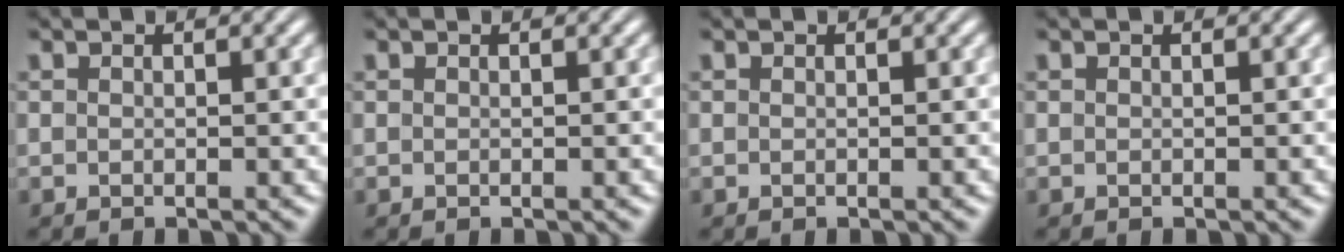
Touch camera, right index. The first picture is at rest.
{"total": 0.0}
{"total": 0.0}
{"total": 0.0}